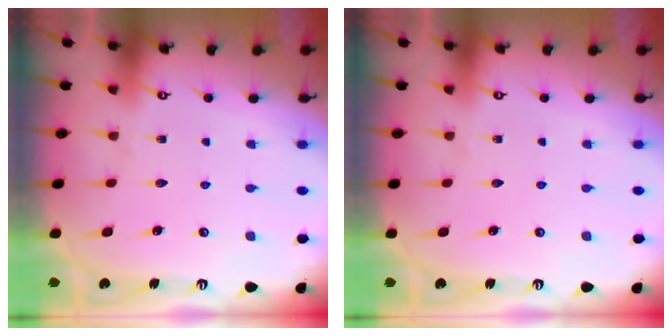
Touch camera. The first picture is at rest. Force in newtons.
{"total": 0.0}